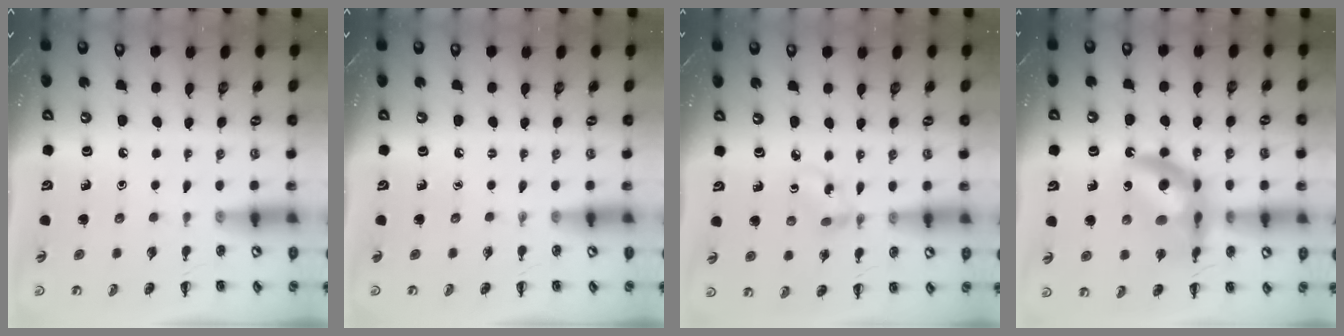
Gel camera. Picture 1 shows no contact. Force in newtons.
{"total": 0.0}
{"total": 2.9, "press": 2.9, "slide": 0.7}
{"total": 13.7, "press": 13.1, "slide": 4.0}